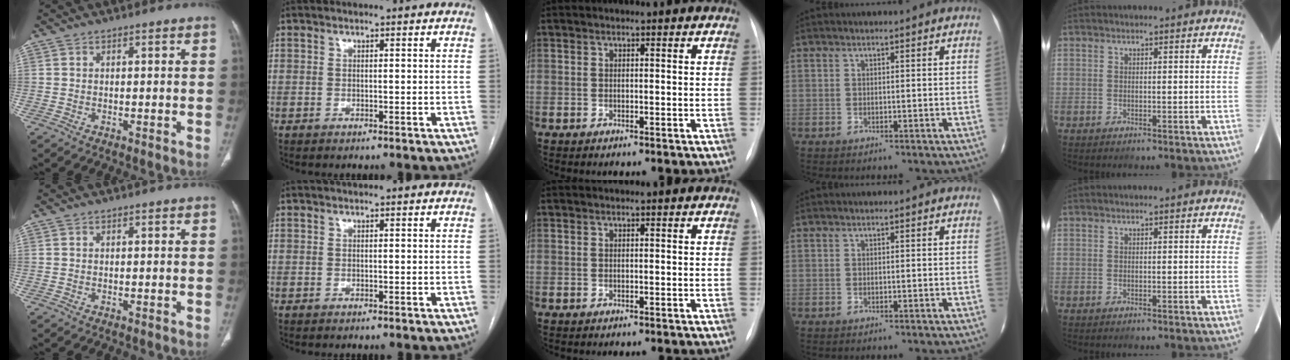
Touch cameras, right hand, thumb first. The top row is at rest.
{}